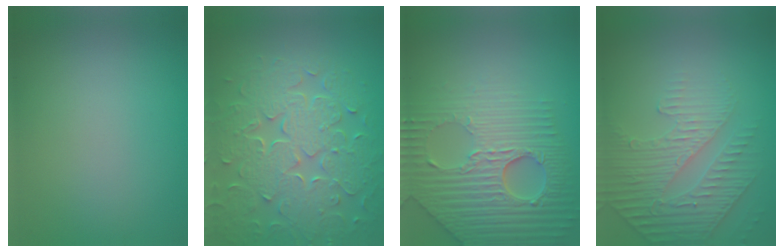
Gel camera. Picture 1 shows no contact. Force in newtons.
{"total": 8.8, "press": 6.4, "slide": 6.0}
{"total": 8.1, "press": 6.2, "slide": 5.3}
{"total": 4.9, "press": 3.3, "slide": 3.6}